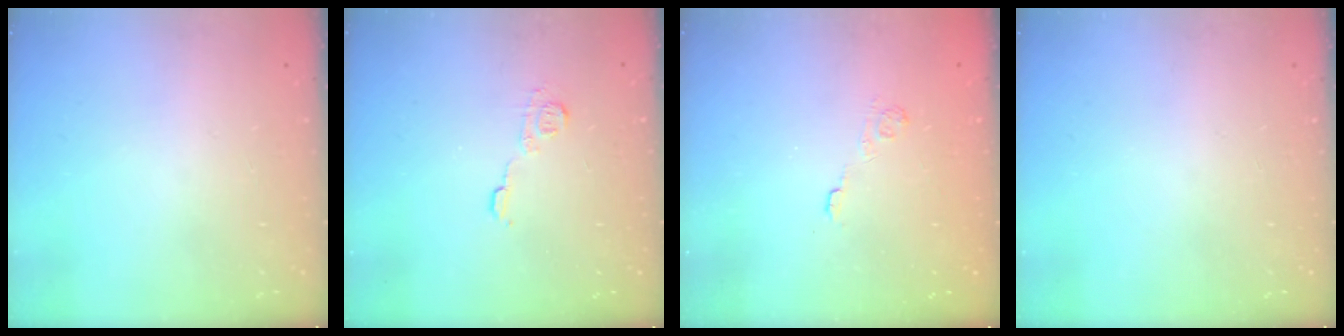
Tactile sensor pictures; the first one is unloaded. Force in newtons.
{"total": 7.5, "press": 7.4, "slide": 0.6}
{"total": 2.2, "press": 1.7, "slide": 1.4}
{"total": 0.0}